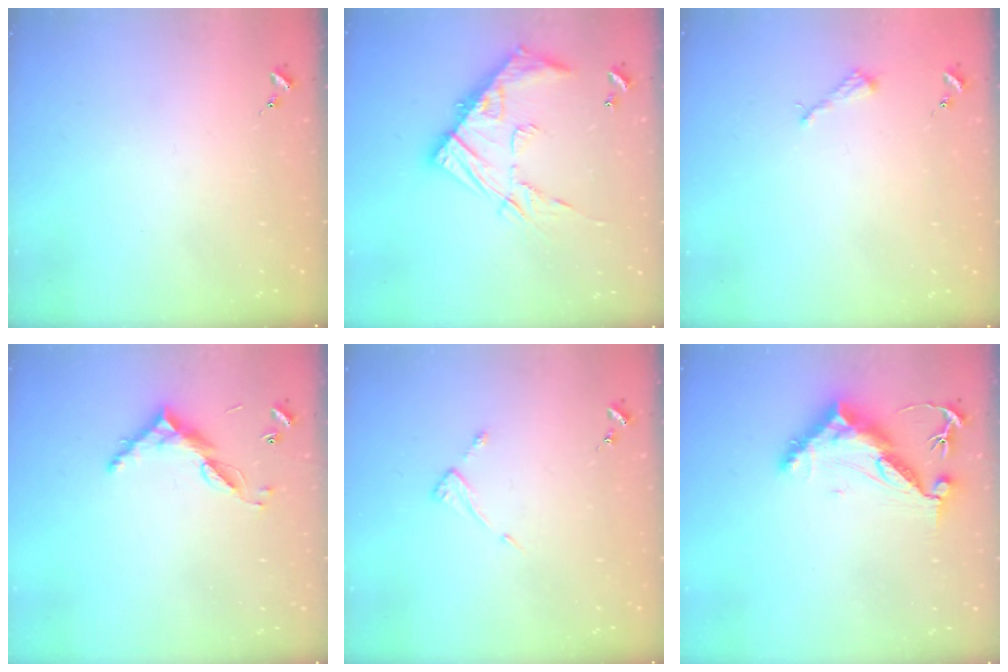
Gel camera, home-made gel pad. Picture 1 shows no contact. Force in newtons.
{"total": 17.3, "press": 17.3, "slide": 1.4}
{"total": 2.6, "press": 2.6, "slide": 0.3}
{"total": 8.7, "press": 8.7, "slide": 0.5}
{"total": 3.6, "press": 3.6, "slide": 0.4}
{"total": 11.4, "press": 11.4, "slide": 0.8}